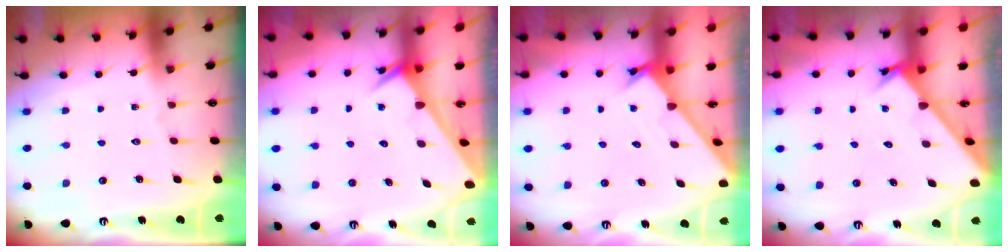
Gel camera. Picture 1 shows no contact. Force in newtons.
{"total": 2.4, "press": 2.4, "slide": 0.1}
{"total": 1.8, "press": 1.8, "slide": 0.1}
{"total": 2.4, "press": 2.4, "slide": 0.1}